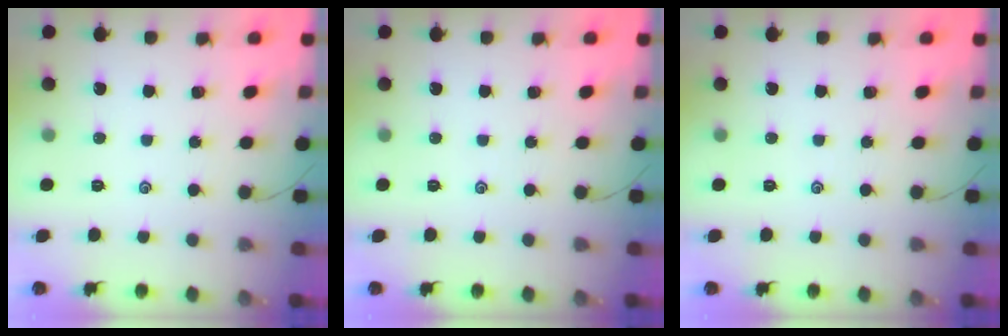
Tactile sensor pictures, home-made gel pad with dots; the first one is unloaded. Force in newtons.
{"total": 0.0}
{"total": 0.0}